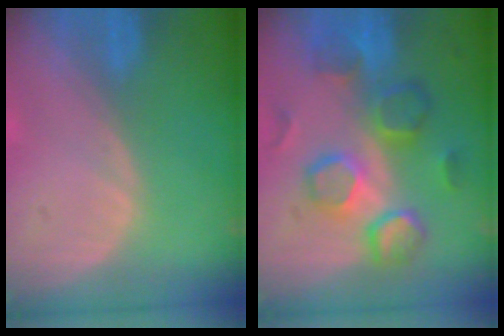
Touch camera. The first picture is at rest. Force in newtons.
{"total": 9.4, "press": 9.1, "slide": 2.5}